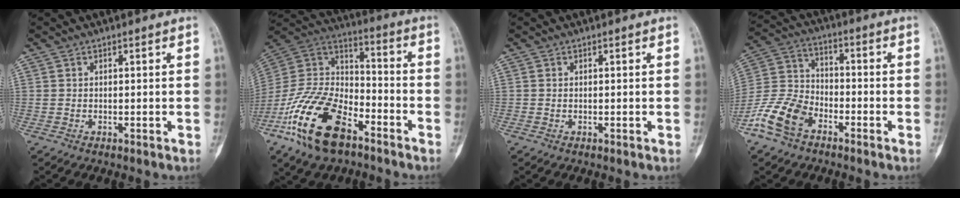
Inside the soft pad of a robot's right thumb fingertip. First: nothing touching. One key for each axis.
{"total": 21.4, "fx": -12.0, "fy": 10.8, "fz": 14.0, "tx": -0.268, "ty": 0.060, "tz": -0.229}
{"total": 0.0}
{"total": 11.3, "fx": -6.7, "fy": 6.9, "fz": 6.0, "tx": -0.121, "ty": 0.037, "tz": -0.141}